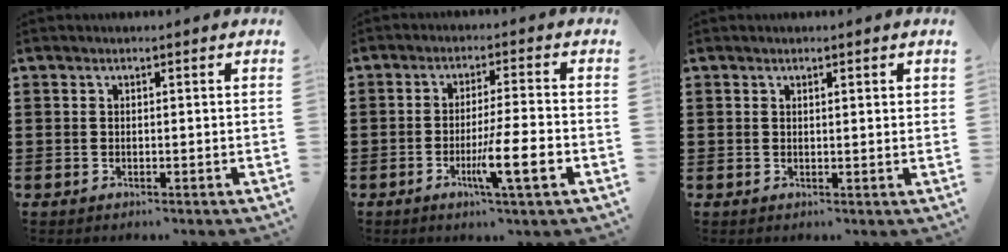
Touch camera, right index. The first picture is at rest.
{"total": 7.9, "force": [-2.9, 0.5, 7.3], "torque": [-0.123, -0.011, -0.048]}
{"total": 0.9, "force": [0.7, 0.2, 0.6], "torque": [-0.014, 0.002, 0.012]}